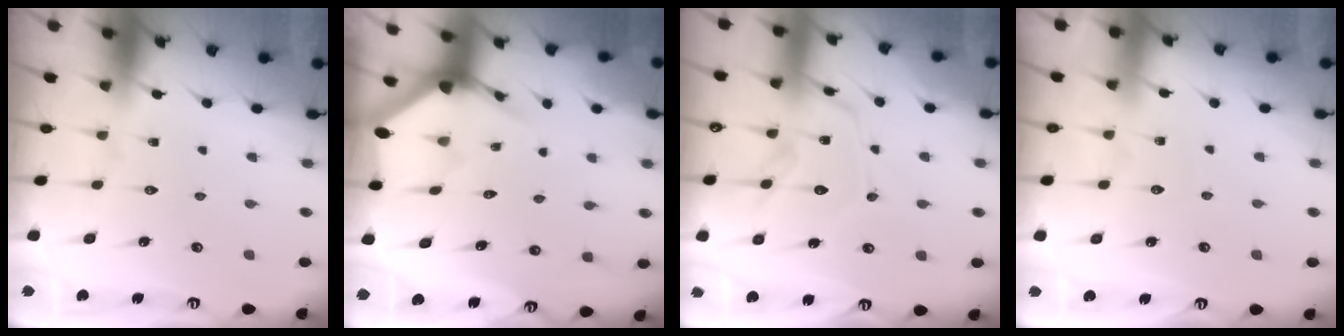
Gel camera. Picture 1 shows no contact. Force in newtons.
{"total": 3.0, "press": 3.0, "slide": 0.1}
{"total": 12.1, "press": 12.1, "slide": 0.8}
{"total": 1.8, "press": 1.7, "slide": 0.2}